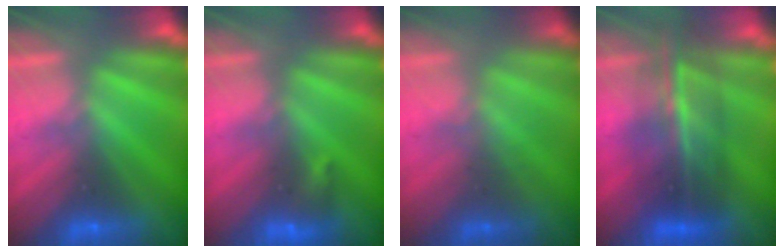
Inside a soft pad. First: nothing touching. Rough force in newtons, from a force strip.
{"total": 2.8}
{"total": 1.8}
{"total": 8.1}